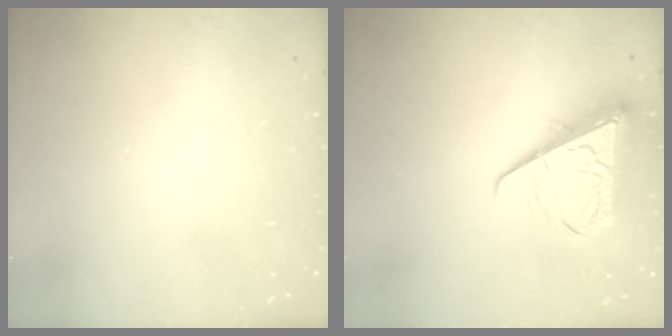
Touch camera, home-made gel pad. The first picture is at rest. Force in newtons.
{"total": 12.1, "press": 11.9, "slide": 1.7}